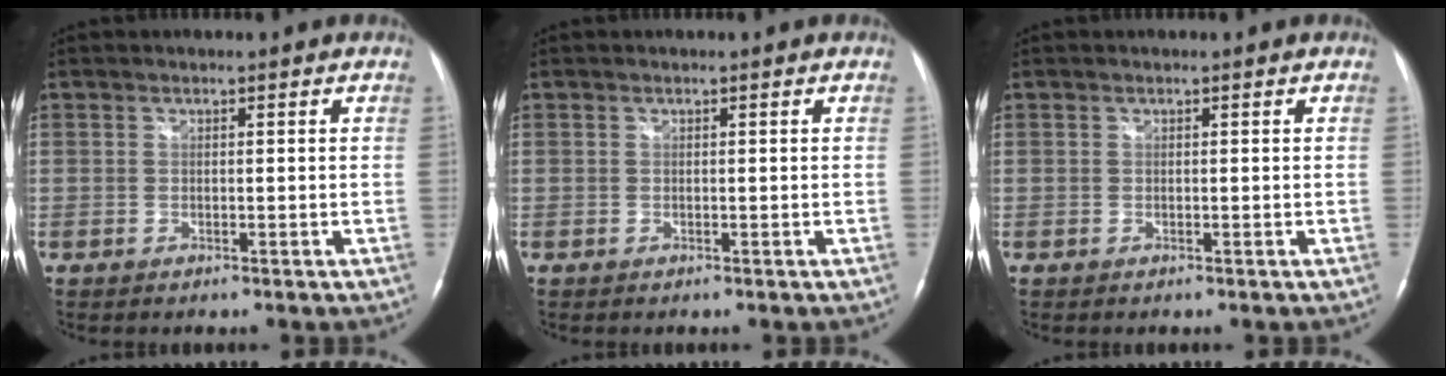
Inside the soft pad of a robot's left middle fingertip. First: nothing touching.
{"total": 0.0}
{"total": 0.0}